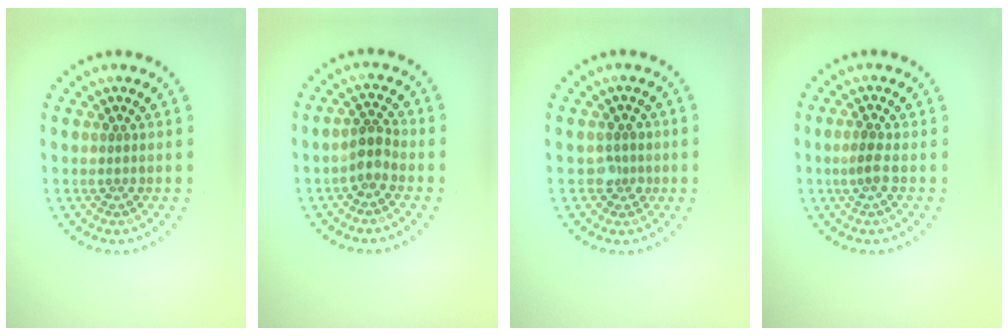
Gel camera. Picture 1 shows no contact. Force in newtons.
{"total": 1.8, "press": 1.5, "slide": 1.0}
{"total": 1.7, "press": 1.4, "slide": 0.9}
{"total": 1.2, "press": 1.0, "slide": 0.5}